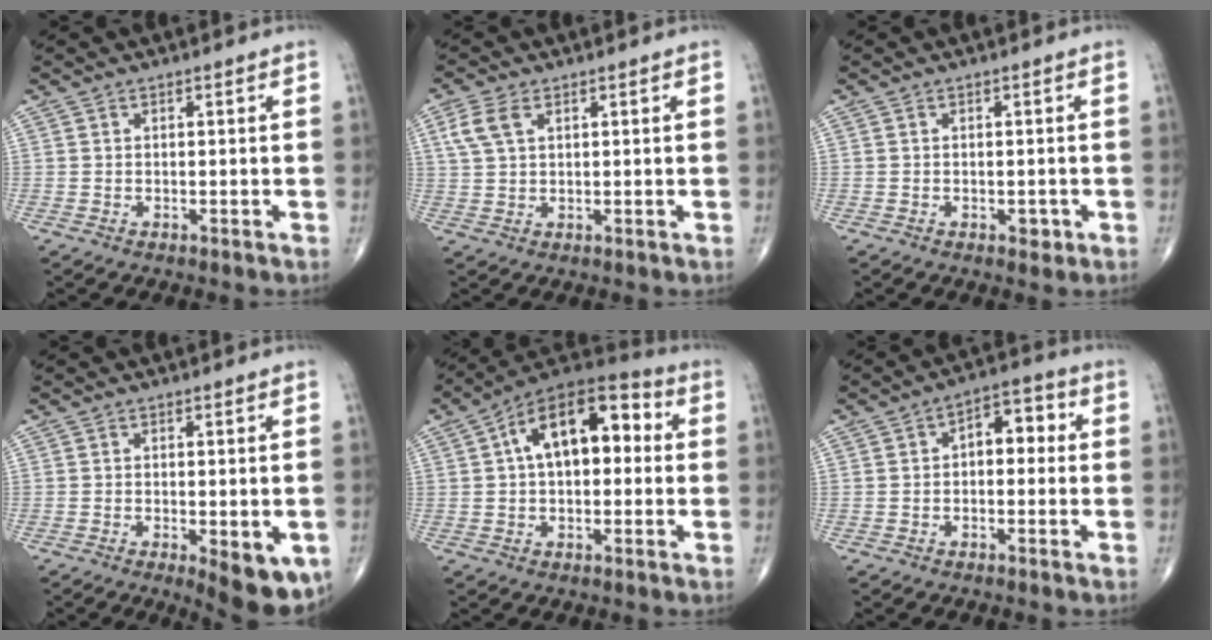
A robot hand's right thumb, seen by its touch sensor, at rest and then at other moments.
{"total": 4.9, "force": [2.0, 2.7, 3.5], "torque": [-0.085, 0.009, 0.044]}
{"total": 1.6, "force": [-0.7, 1.0, 1.0], "torque": [-0.006, 0.000, -0.008]}
{"total": 10.0, "force": [-3.8, 3.8, 8.4], "torque": [-0.094, -0.008, -0.044]}
{"total": 16.3, "force": [2.7, 8.9, 13.4], "torque": [-0.185, 0.042, 0.033]}
{"total": 6.6, "force": [0.3, 4.0, 5.2], "torque": [-0.046, 0.025, -0.008]}